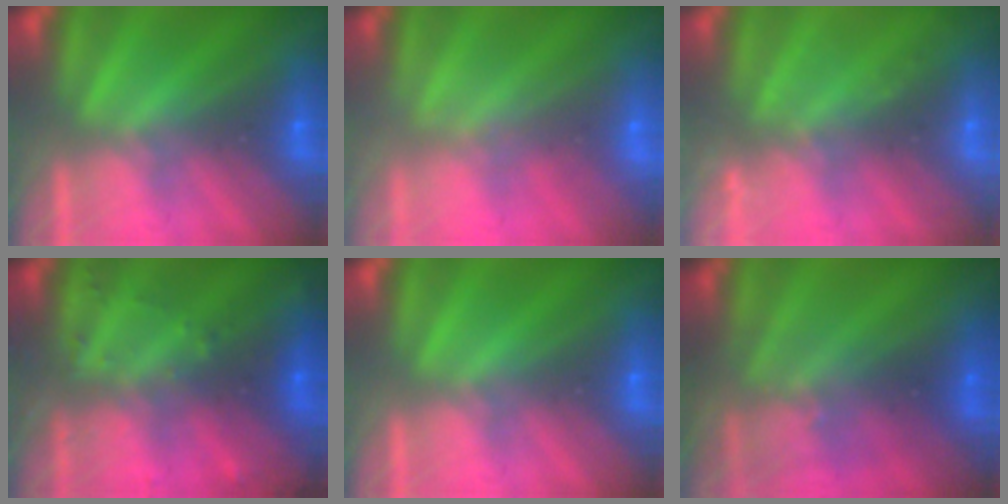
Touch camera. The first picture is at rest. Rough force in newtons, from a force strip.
{"total": 1.6}
{"total": 2.2}
{"total": 2.9}
{"total": 0.0}
{"total": 2.9}